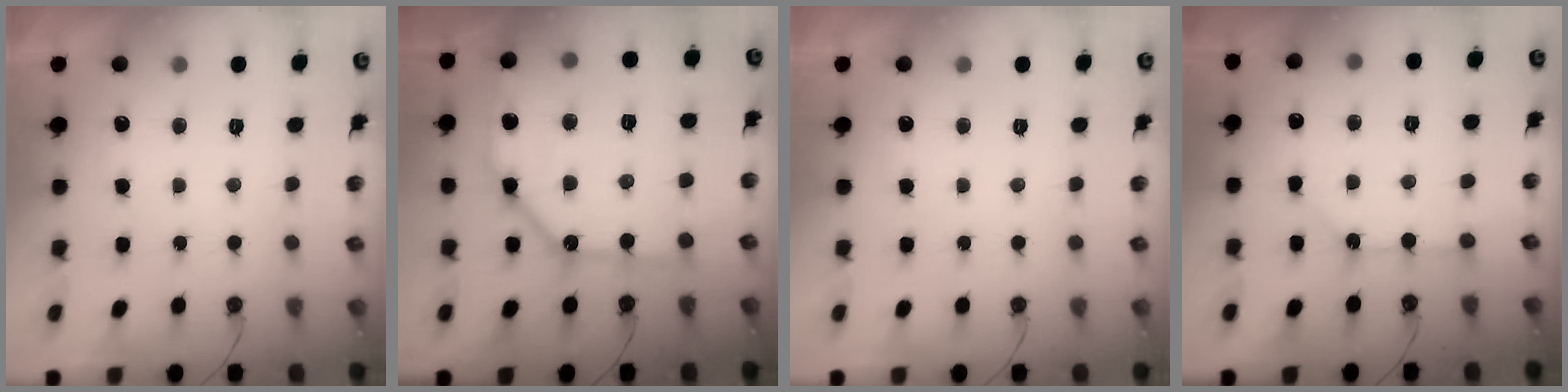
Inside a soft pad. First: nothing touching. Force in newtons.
{"total": 15.7, "press": 15.6, "slide": 1.2}
{"total": 0.0}
{"total": 2.5, "press": 2.5, "slide": 0.2}